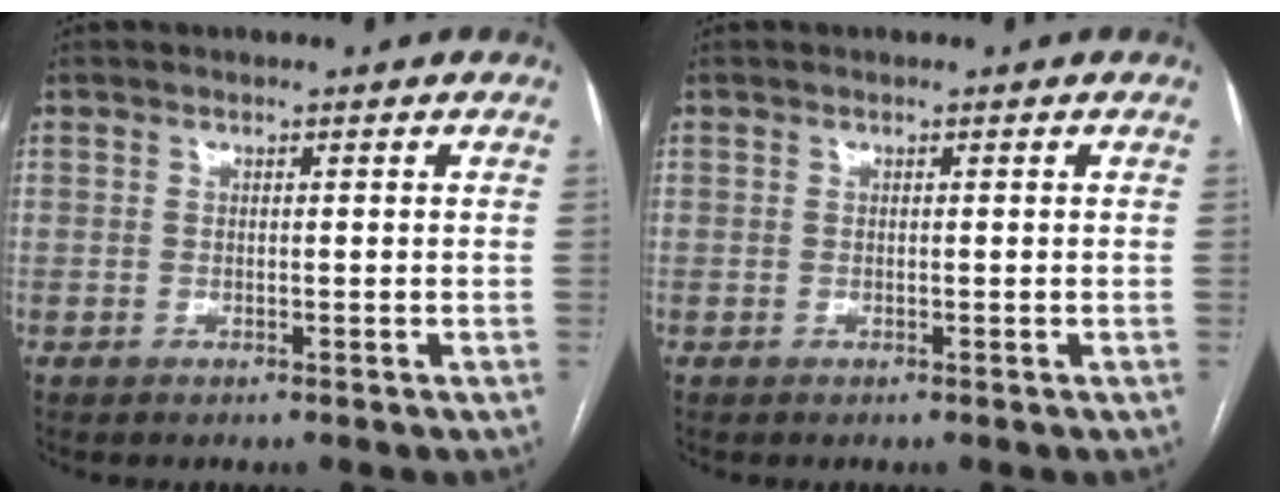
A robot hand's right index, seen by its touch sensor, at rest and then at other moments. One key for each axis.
{"total": 0.0}